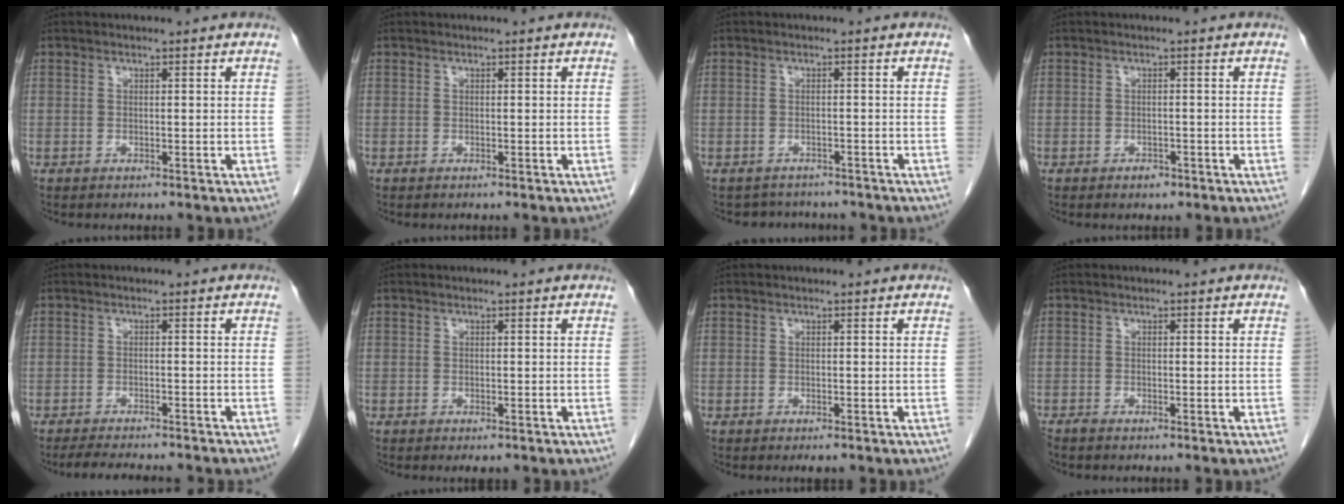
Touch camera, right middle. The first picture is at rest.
{"total": 0.0}
{"total": 4.2, "force": [-3.8, 1.7, 0.1], "torque": [-0.001, 0.006, -0.048]}
{"total": 1.3, "force": [-0.9, 0.8, 0.6], "torque": [-0.009, 0.002, -0.009]}
{"total": 8.8, "force": [-7.9, 1.1, 3.7], "torque": [-0.052, -0.014, -0.108]}
{"total": 1.2, "force": [-0.8, 0.5, 0.8], "torque": [-0.007, -0.002, -0.006]}
{"total": 1.0, "force": [-0.7, 0.3, 0.7], "torque": [-0.007, -0.002, -0.006]}
{"total": 0.8, "force": [-0.8, 0.0, 0.3], "torque": [-0.014, -0.004, -0.016]}